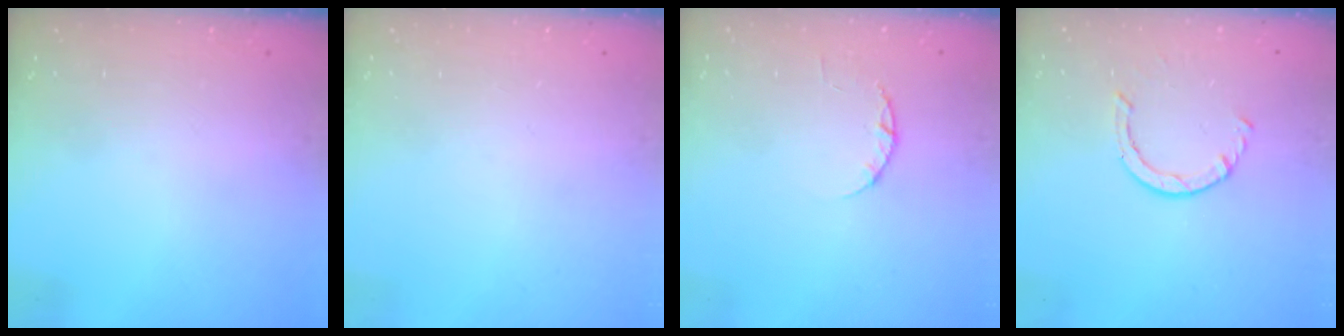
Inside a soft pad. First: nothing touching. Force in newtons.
{"total": 0.0}
{"total": 2.4, "press": 2.3, "slide": 0.4}
{"total": 2.2, "press": 2.2, "slide": 0.4}